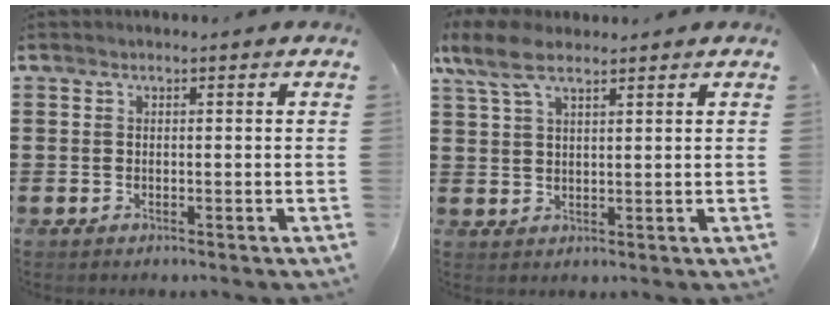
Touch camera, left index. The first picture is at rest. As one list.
[{"total": 6.8, "force": [4.6, 2.3, 4.4], "torque": [-0.102, -0.003, 0.084]}]